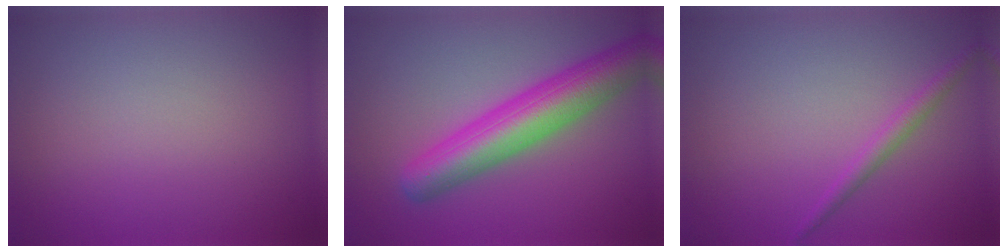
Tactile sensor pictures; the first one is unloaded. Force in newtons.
{"total": 7.2, "press": 7.2, "slide": 0.3}
{"total": 1.6, "press": 1.6, "slide": 0.1}